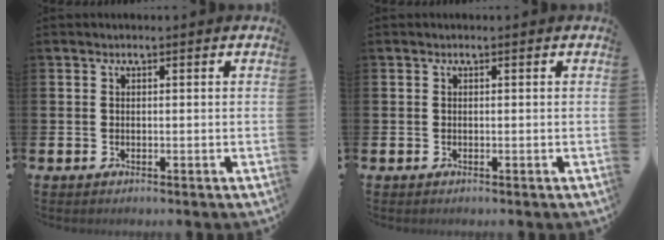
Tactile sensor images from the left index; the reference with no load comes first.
{"total": 0.0}